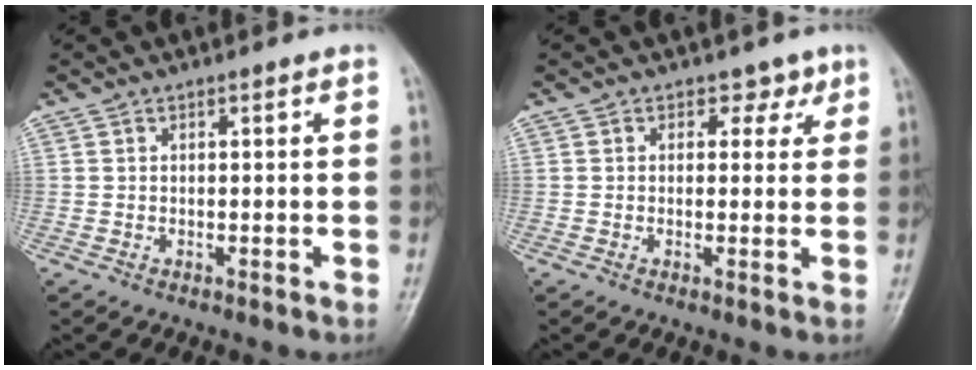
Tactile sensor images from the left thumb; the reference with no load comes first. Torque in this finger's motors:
{"motor_torque": [-0.15, -0.12, -0.09, 0.12, 0.01]}